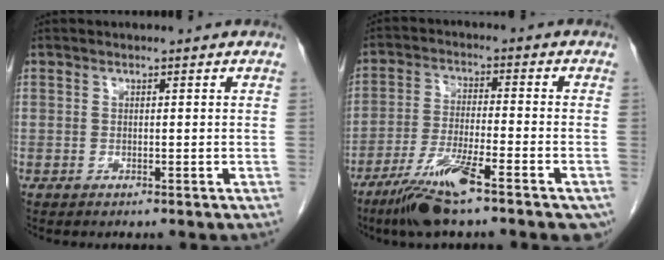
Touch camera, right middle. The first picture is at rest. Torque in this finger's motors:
{"motor_torque": [1.15, -0.98, 0.27, 0.10]}